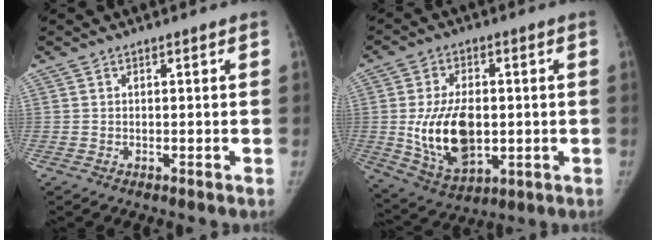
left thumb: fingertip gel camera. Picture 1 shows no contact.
{"total": 14.8, "force": [-0.8, 9.0, 11.8], "torque": [-0.193, -0.008, 0.003]}